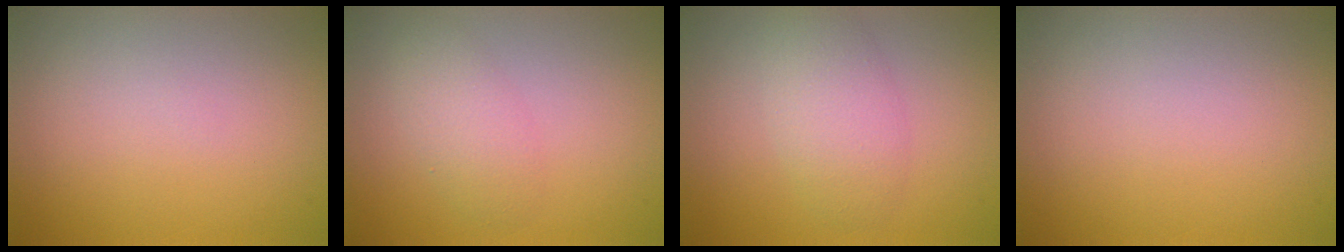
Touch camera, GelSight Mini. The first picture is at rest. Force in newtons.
{"total": 2.4, "press": 2.4, "slide": 0.1}
{"total": 3.4, "press": 3.4, "slide": 0.1}
{"total": 0.0}